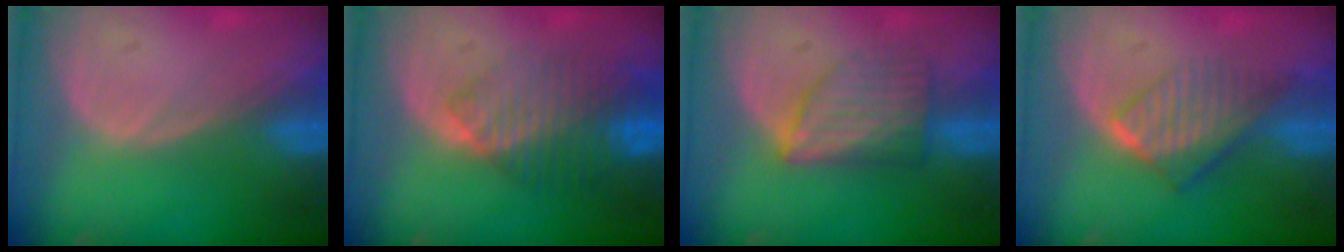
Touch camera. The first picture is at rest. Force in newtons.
{"total": 8.0, "press": 7.2, "slide": 3.3}
{"total": 6.1, "press": 5.9, "slide": 1.3}
{"total": 6.4, "press": 5.6, "slide": 3.2}